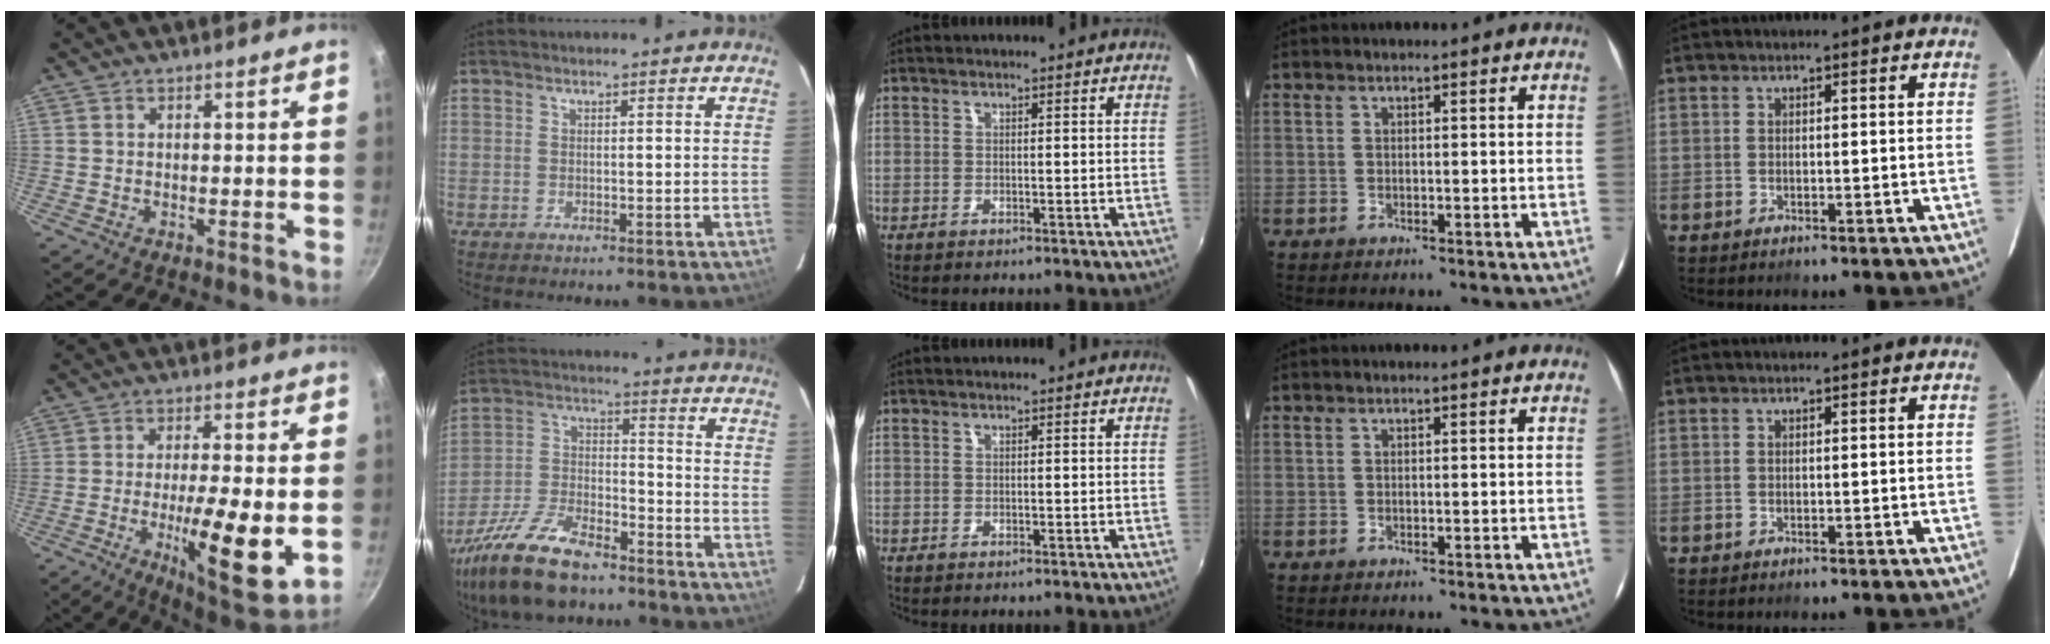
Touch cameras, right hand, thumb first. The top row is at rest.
{"thumb": {"total": 14.9, "force": [-3.1, 3.3, 14.2], "torque": [-0.220, -0.005, -0.046]}, "index": {"total": 18.5, "force": [-13.7, 7.0, 10.3], "torque": [-0.226, -0.017, -0.247]}}